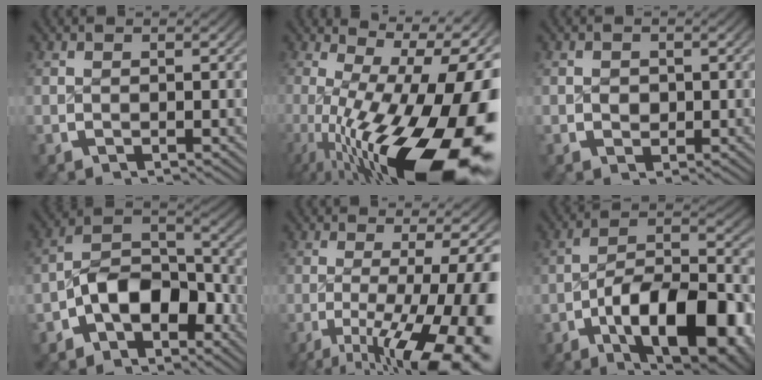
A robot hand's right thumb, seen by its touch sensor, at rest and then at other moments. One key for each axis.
{"total": 20.3, "fx": -2.5, "fy": 10.1, "fz": 17.4, "tx": -0.269, "ty": -0.056, "tz": 0.000}
{"total": 1.3, "fx": 0.1, "fy": 1.1, "fz": 0.7, "tx": -0.013, "ty": -0.009, "tz": 0.006}
{"total": 8.4, "fx": -3.5, "fy": 5.3, "fz": 5.5, "tx": -0.099, "ty": -0.017, "tz": -0.056}
{"total": 13.2, "fx": -4.5, "fy": 5.9, "fz": 10.9, "tx": -0.188, "ty": -0.042, "tz": -0.040}
{"total": 15.2, "fx": -3.9, "fy": 8.1, "fz": 12.2, "tx": -0.200, "ty": -0.051, "tz": -0.040}